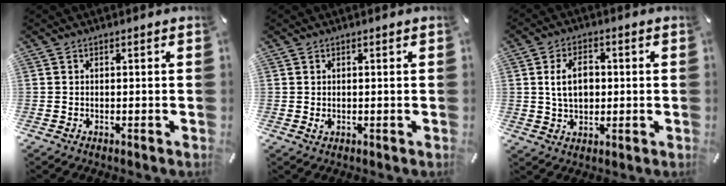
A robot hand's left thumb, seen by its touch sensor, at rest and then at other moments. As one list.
[{"total": 0.7, "force": [0.2, 0.4, 0.6], "torque": [-0.003, -0.002, 0.001]}, {"total": 7.7, "force": [0.7, 5.5, 5.4], "torque": [-0.107, 0.005, 0.007]}]